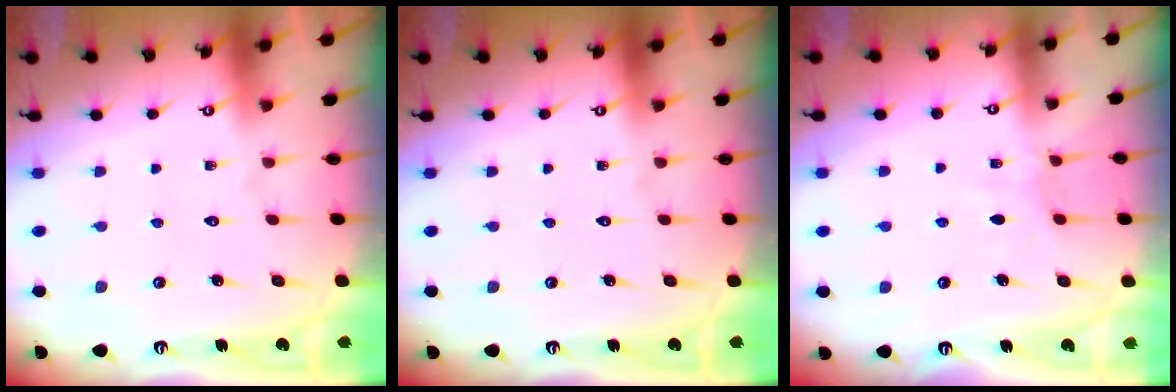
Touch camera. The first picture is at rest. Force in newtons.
{"total": 0.0}
{"total": 3.4, "press": 3.4, "slide": 0.5}